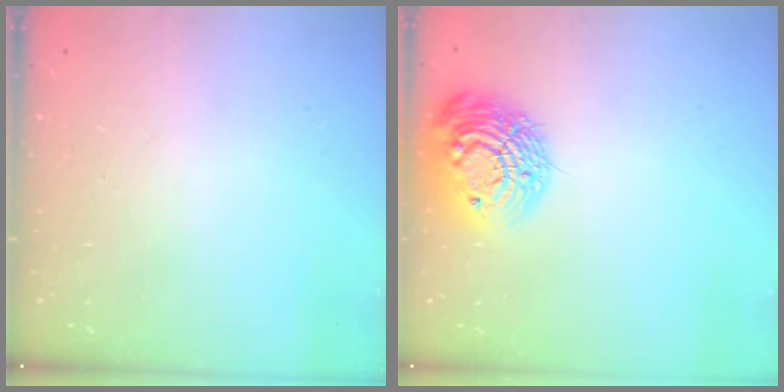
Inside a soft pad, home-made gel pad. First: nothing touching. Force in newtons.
{"total": 14.9, "press": 14.8, "slide": 1.2}